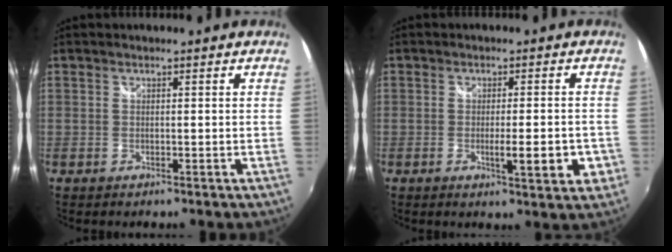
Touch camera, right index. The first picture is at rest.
{"total": 7.0, "force": [-2.3, 1.3, 6.5], "torque": [-0.101, -0.019, -0.029]}